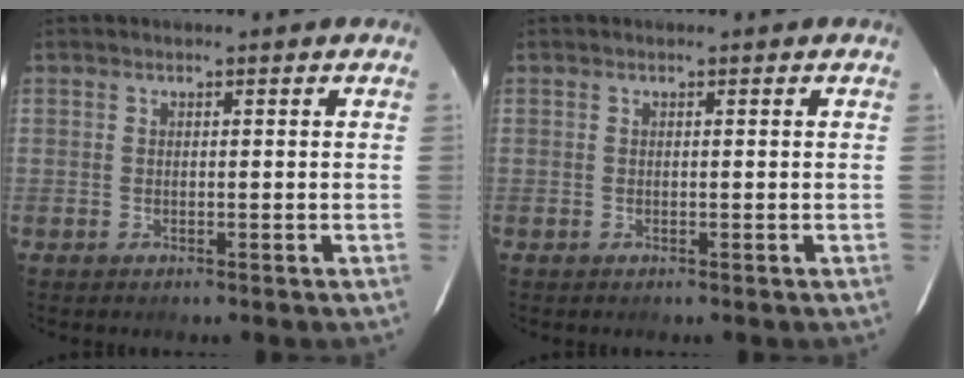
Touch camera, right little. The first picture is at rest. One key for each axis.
{"total": 0.0}